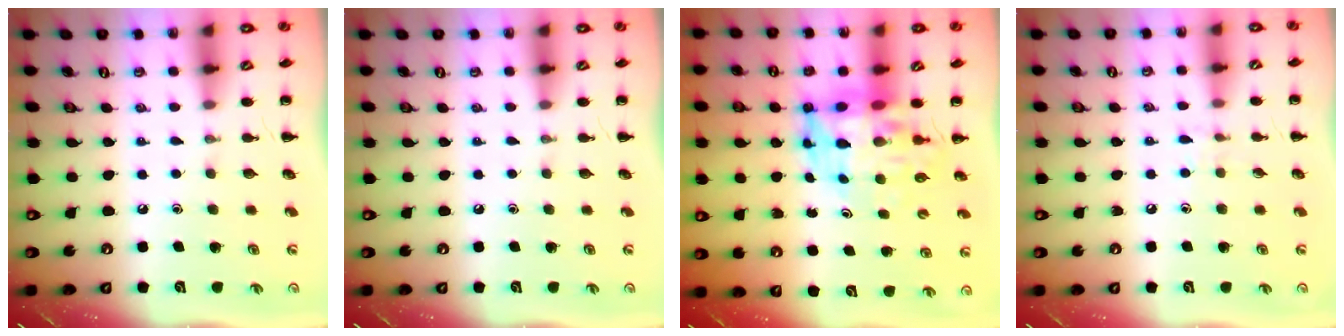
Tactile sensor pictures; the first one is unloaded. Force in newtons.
{"total": 0.0}
{"total": 11.2, "press": 10.8, "slide": 3.3}
{"total": 5.4, "press": 5.0, "slide": 2.1}